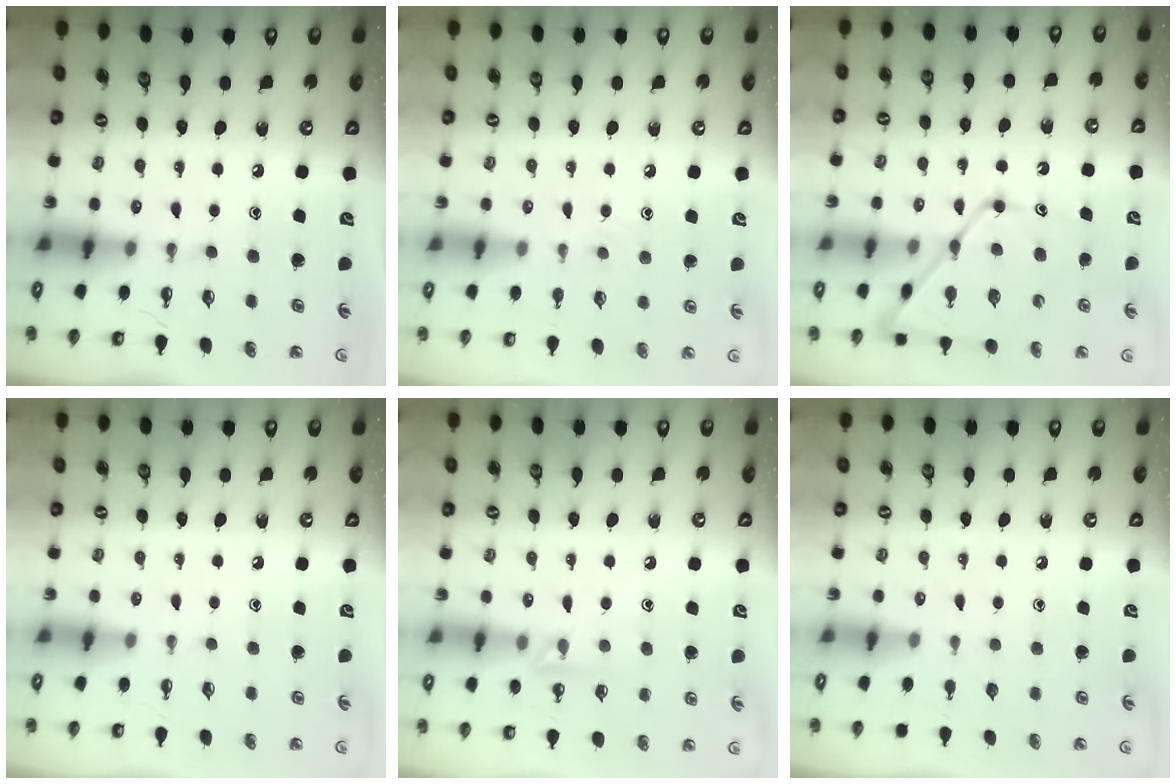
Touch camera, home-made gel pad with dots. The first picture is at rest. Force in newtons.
{"total": 6.5, "press": 6.5, "slide": 0.7}
{"total": 12.8, "press": 12.7, "slide": 1.1}
{"total": 0.0}
{"total": 5.0, "press": 4.9, "slide": 0.7}
{"total": 0.0}